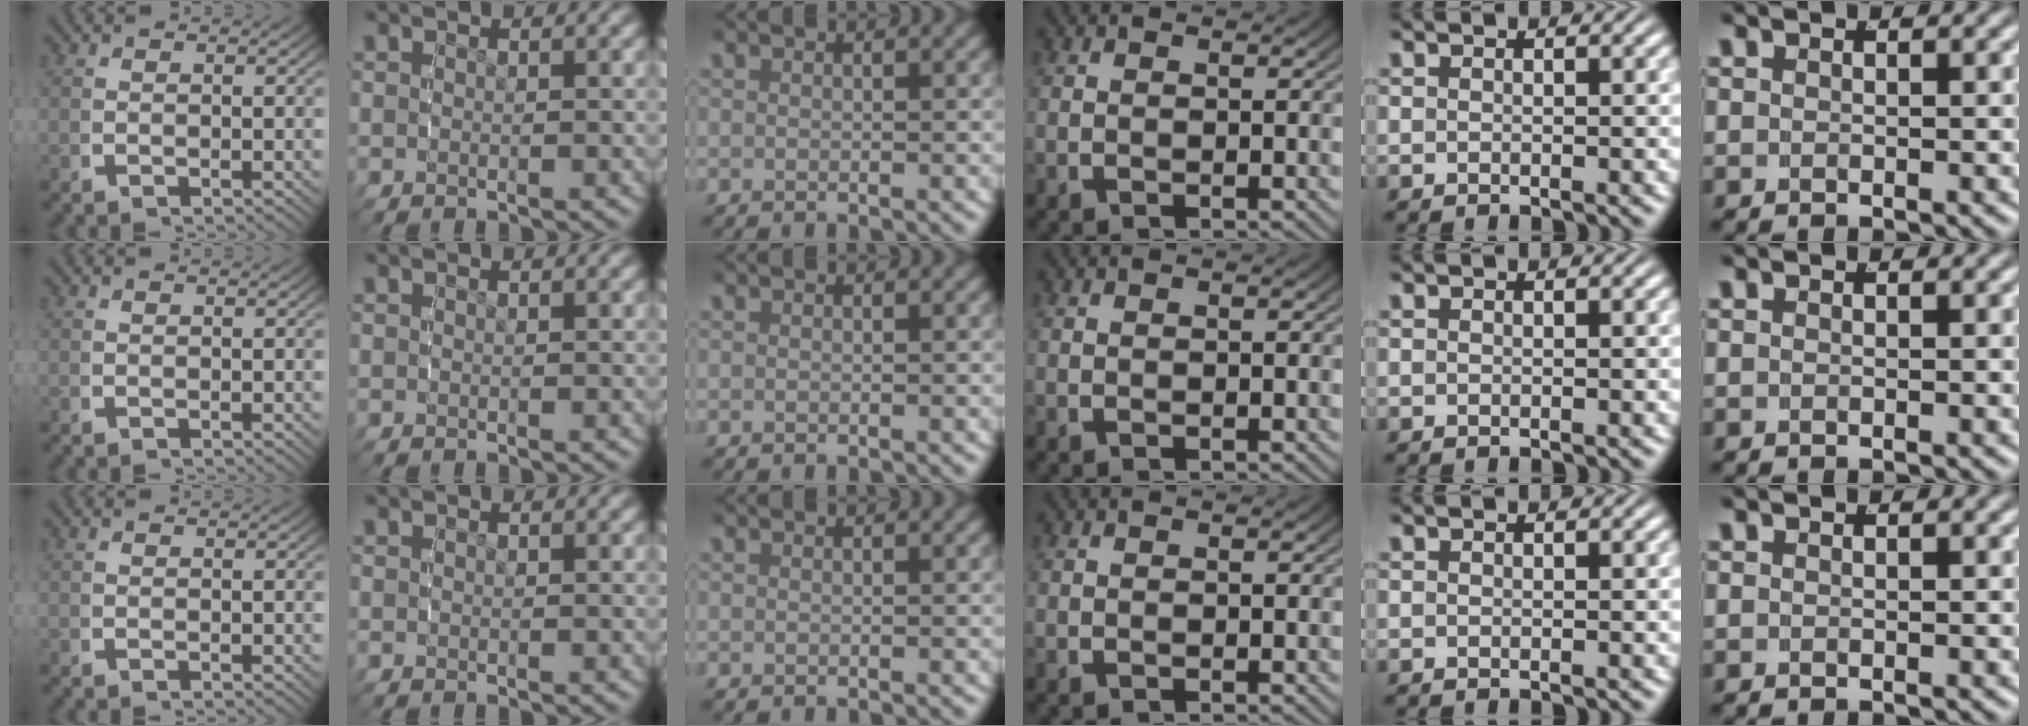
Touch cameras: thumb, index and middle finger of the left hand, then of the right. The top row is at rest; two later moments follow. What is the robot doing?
{"motion": "reach", "object": "string"}